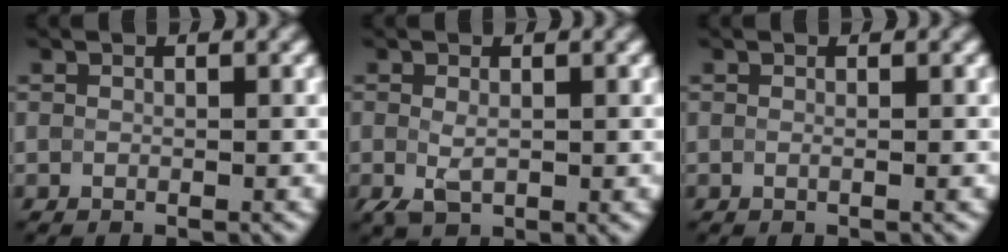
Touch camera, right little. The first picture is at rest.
{"total": 1.8, "force": [-0.6, 1.1, 1.3], "torque": [-0.042, -0.007, -0.006]}
{"total": 0.6, "force": [0.1, 0.4, 0.5], "torque": [0.001, -0.001, -0.015]}